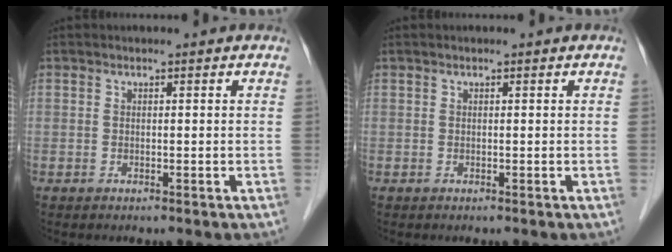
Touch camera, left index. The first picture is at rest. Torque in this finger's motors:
{"motor_torque": [-0.07, -0.07, 0.00, 0.00]}